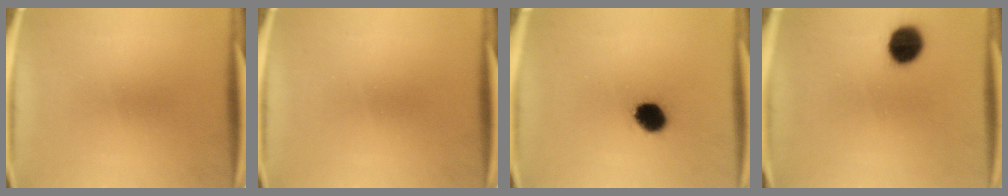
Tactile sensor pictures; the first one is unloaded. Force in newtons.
{"total": 0.0}
{"total": 7.2}
{"total": 9.0}